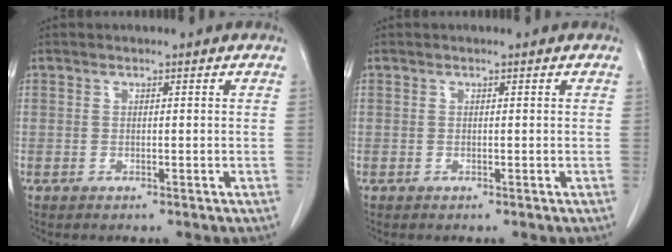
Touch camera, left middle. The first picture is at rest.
{"total": 0.0}